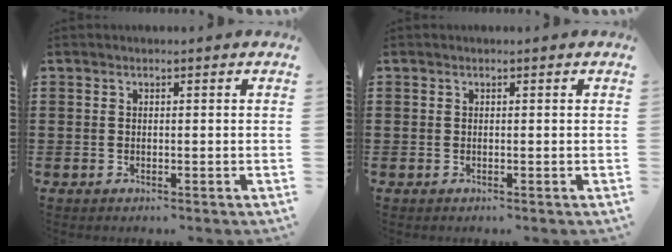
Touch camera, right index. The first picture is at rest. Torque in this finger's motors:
{"motor_torque": [0.30, 0.21, 0.00, 0.00]}